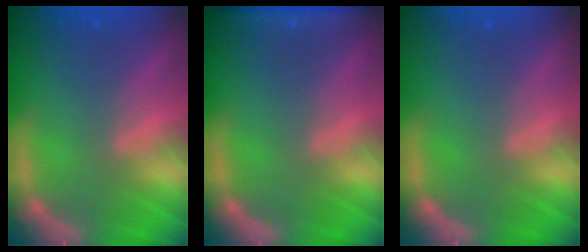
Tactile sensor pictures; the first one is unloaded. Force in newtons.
{"total": 2.9}
{"total": 0.0}